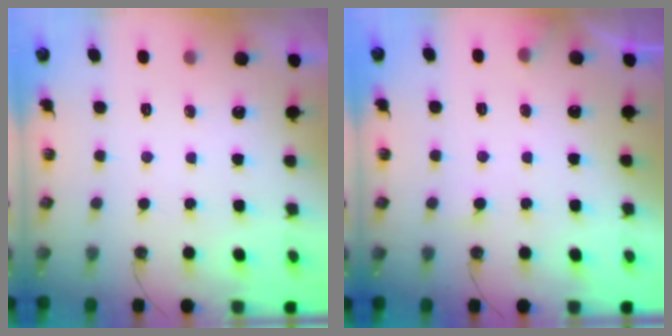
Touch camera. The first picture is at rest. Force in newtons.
{"total": 6.0, "press": 6.0, "slide": 0.3}